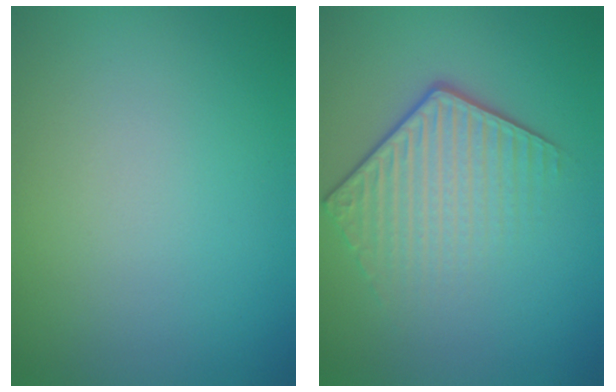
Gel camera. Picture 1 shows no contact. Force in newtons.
{"total": 4.2, "press": 3.1, "slide": 2.9}